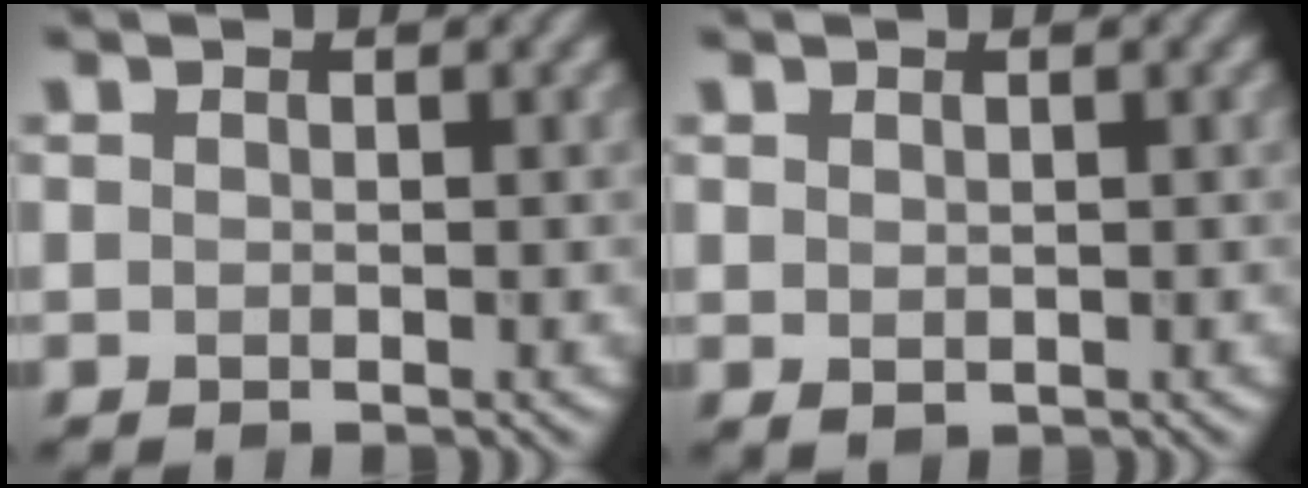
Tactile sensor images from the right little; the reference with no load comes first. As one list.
[{"total": 0.7, "force": [0.4, 0.5, 0.4], "torque": [-0.008, -0.001, 0.011]}]